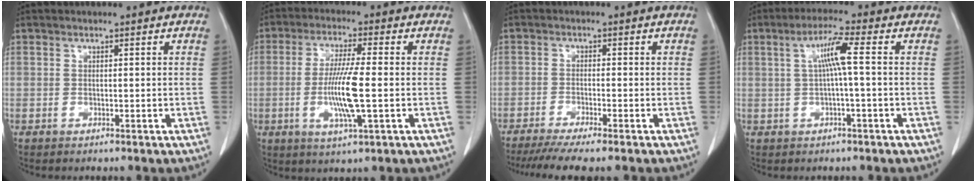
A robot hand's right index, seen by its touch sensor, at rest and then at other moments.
{"total": 9.0, "force": [-1.4, 0.4, 8.9], "torque": [-0.175, -0.010, -0.028]}
{"total": 7.9, "force": [-6.5, -0.1, 4.4], "torque": [-0.062, -0.016, -0.104]}
{"total": 5.1, "force": [0.6, -0.4, 5.1], "torque": [-0.095, 0.013, 0.013]}